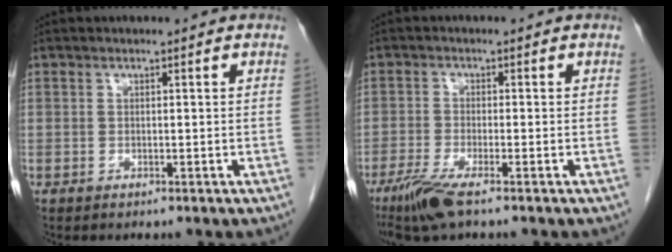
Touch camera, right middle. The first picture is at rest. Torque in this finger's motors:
{"motor_torque": [0.84, -0.67, 0.07, 0.06]}